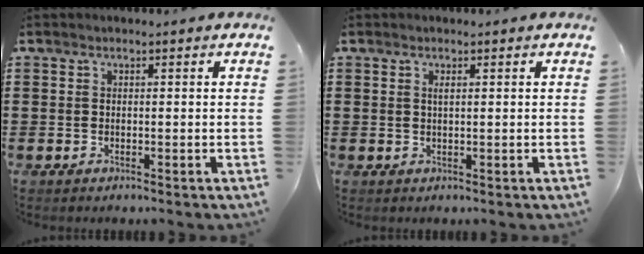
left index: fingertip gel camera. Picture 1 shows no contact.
{"total": 0.8, "force": [0.4, 0.2, 0.7], "torque": [-0.017, 0.001, 0.006]}